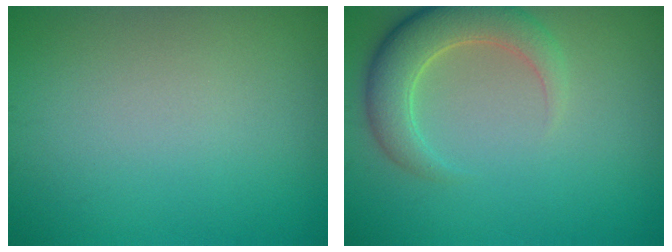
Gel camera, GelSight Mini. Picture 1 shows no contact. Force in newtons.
{"total": 4.7, "press": 4.7, "slide": 0.4}